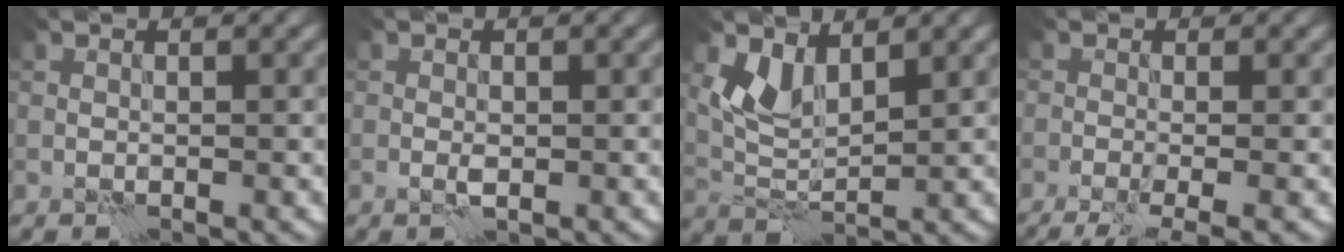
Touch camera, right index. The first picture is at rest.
{"total": 1.2, "force": [-0.3, 0.5, 1.0], "torque": [-0.020, 0.001, -0.007]}
{"total": 3.7, "force": [2.0, 1.9, 2.4], "torque": [-0.053, -0.006, 0.046]}
{"total": 4.9, "force": [-2.3, 1.5, 4.0], "torque": [-0.046, -0.004, -0.040]}